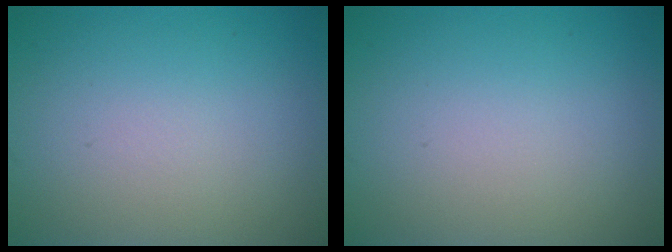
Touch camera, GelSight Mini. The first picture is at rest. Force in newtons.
{"total": 0.0}